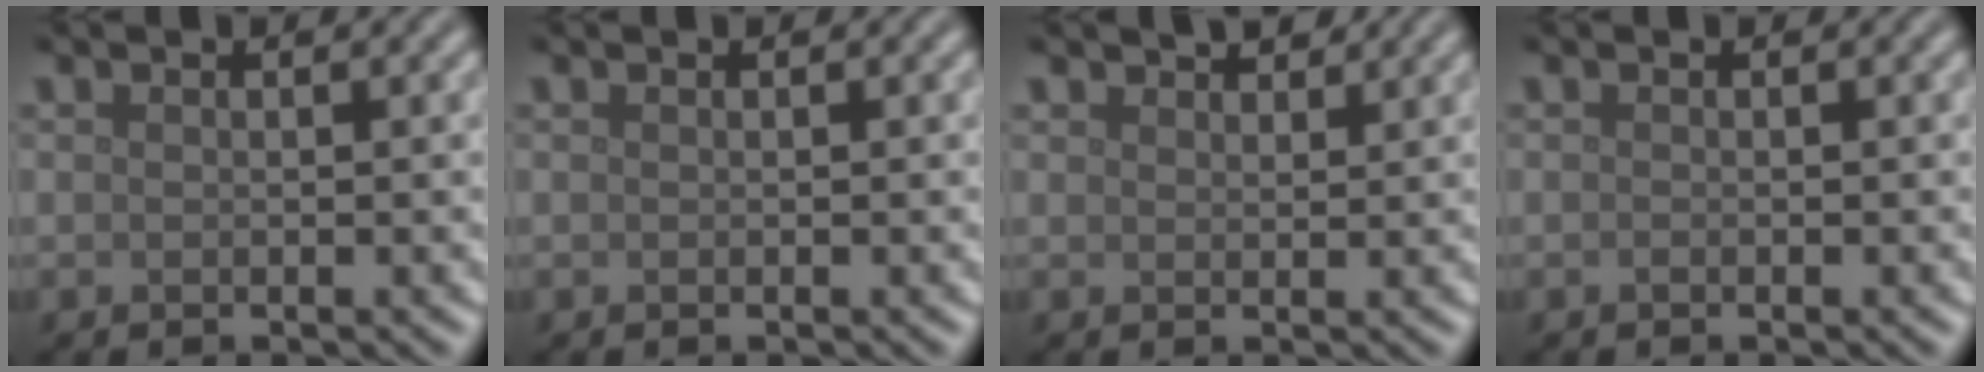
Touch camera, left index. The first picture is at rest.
{"total": 0.0}
{"total": 2.2, "force": [2.0, 0.7, 0.6], "torque": [-0.011, 0.002, 0.030]}
{"total": 0.0}